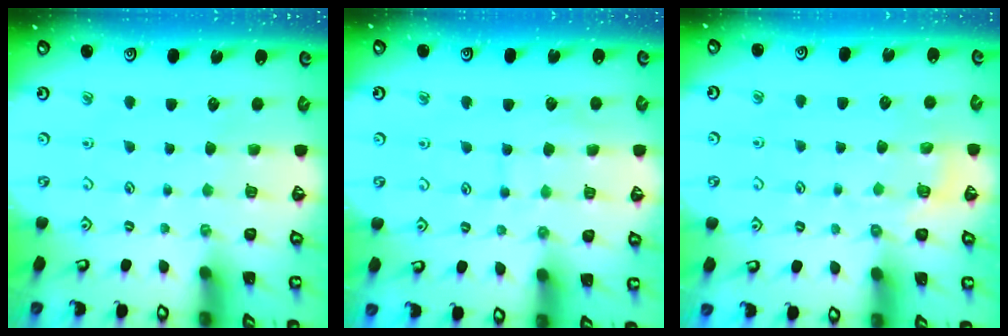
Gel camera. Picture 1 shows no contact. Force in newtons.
{"total": 7.8, "press": 7.7, "slide": 0.6}
{"total": 4.4, "press": 4.1, "slide": 1.7}